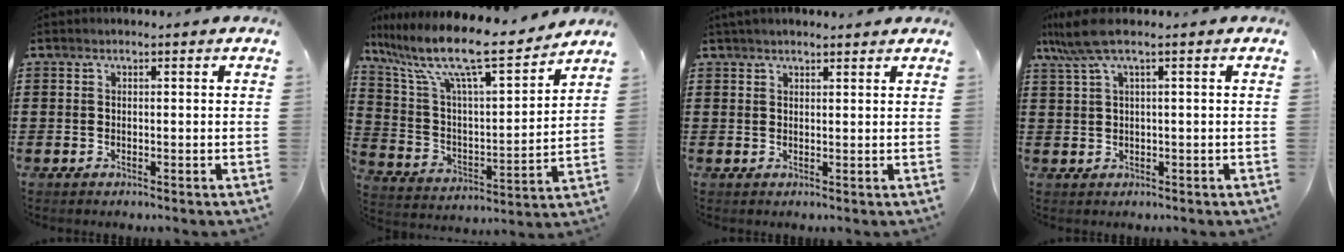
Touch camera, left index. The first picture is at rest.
{"total": 12.2, "force": [9.7, 1.4, 7.2], "torque": [-0.170, -0.067, 0.159]}
{"total": 1.6, "force": [1.5, 0.2, 0.5], "torque": [-0.012, 0.002, 0.029]}
{"total": 4.1, "force": [1.6, 0.3, 3.8], "torque": [-0.097, -0.006, 0.023]}